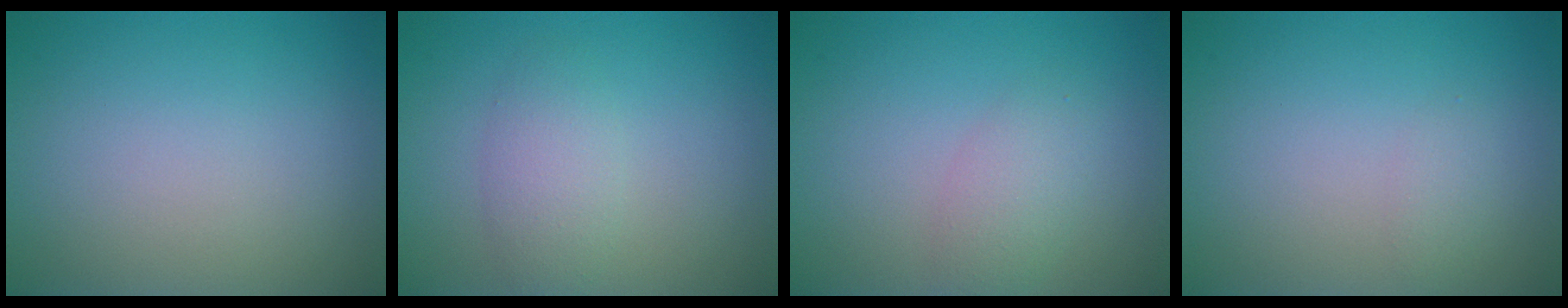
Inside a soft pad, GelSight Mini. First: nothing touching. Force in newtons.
{"total": 2.6, "press": 2.6, "slide": 0.1}
{"total": 2.2, "press": 2.2, "slide": 0.1}
{"total": 0.8, "press": 0.8, "slide": 0.0}